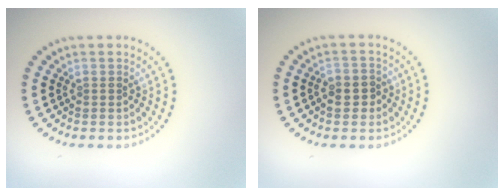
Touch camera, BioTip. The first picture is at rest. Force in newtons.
{"total": 2.2, "press": 2.1, "slide": 0.7}